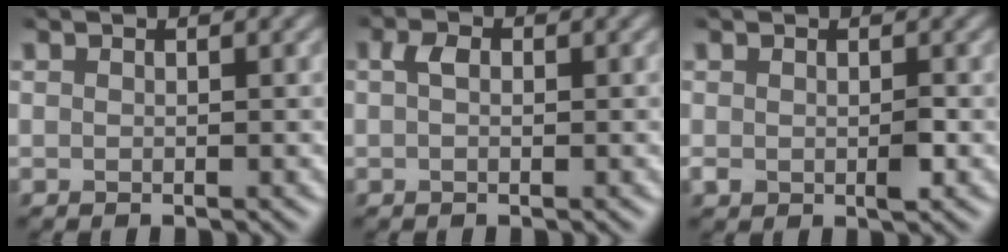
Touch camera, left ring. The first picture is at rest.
{"total": 1.4, "force": [-0.3, 0.9, 1.0], "torque": [-0.019, 0.002, -0.011]}
{"total": 1.2, "force": [0.0, 0.7, 0.9], "torque": [-0.016, -0.007, -0.002]}